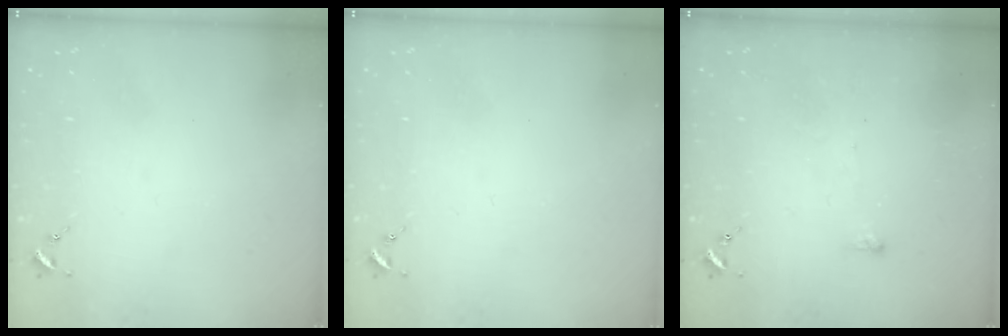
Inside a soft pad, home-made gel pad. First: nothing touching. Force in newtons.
{"total": 0.0}
{"total": 2.9, "press": 2.9, "slide": 0.3}